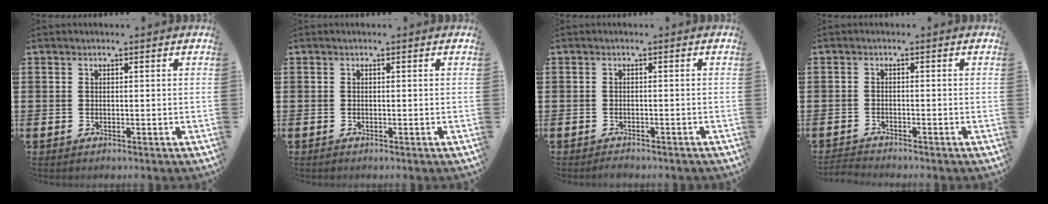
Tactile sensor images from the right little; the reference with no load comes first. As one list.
[{"total": 0.0}, {"total": 0.8, "force": [-0.8, 0.1, 0.1], "torque": [-0.005, 0.000, -0.017]}, {"total": 1.2, "force": [-1.2, 0.0, 0.1], "torque": [-0.004, 0.002, -0.024]}]